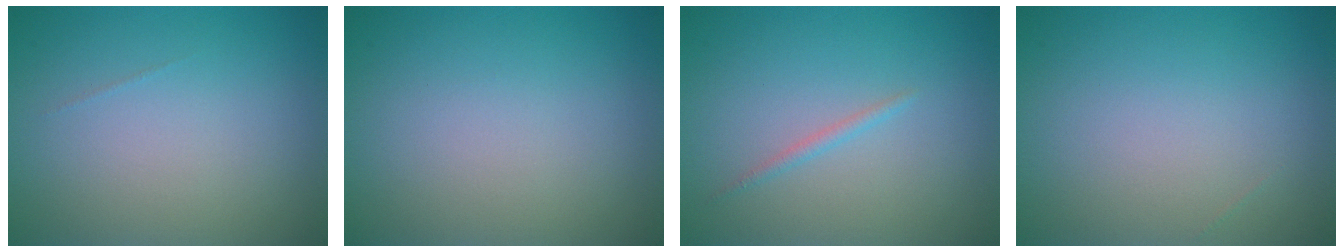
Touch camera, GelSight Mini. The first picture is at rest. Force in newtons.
{"total": 0.0}
{"total": 0.8, "press": 0.8, "slide": 0.0}
{"total": 0.0}